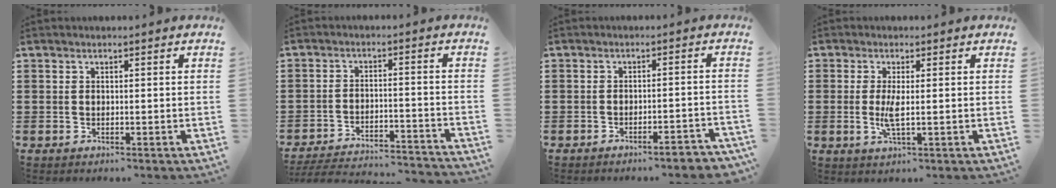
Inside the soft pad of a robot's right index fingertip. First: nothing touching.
{"total": 4.7, "force": [-4.5, 0.1, 1.2], "torque": [-0.031, -0.007, -0.094]}
{"total": 2.6, "force": [-2.4, -0.1, 1.1], "torque": [-0.021, -0.001, -0.047]}
{"total": 3.5, "force": [-0.2, 0.6, 3.4], "torque": [-0.076, -0.009, -0.008]}